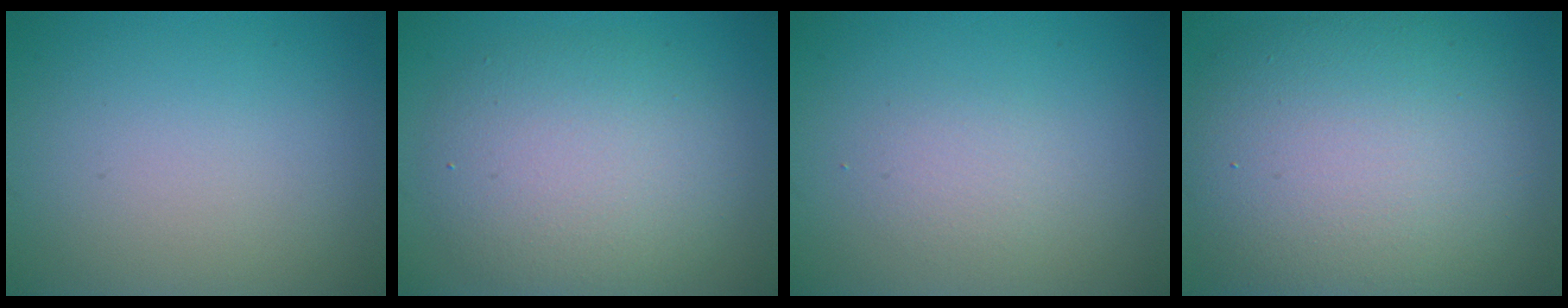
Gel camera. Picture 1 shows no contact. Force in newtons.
{"total": 6.1, "press": 6.1, "slide": 0.2}
{"total": 1.5, "press": 1.4, "slide": 0.1}
{"total": 12.8, "press": 12.8, "slide": 0.7}